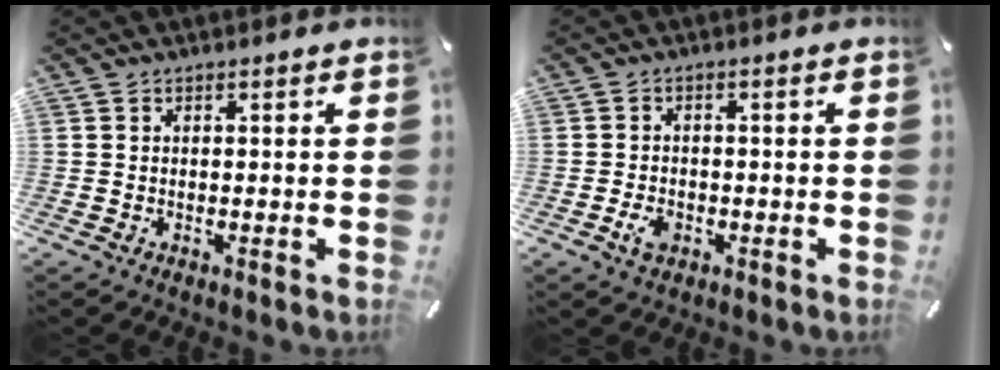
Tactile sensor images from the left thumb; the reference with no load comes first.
{"total": 3.2, "force": [-1.4, 2.2, 1.8], "torque": [-0.044, 0.002, -0.028]}